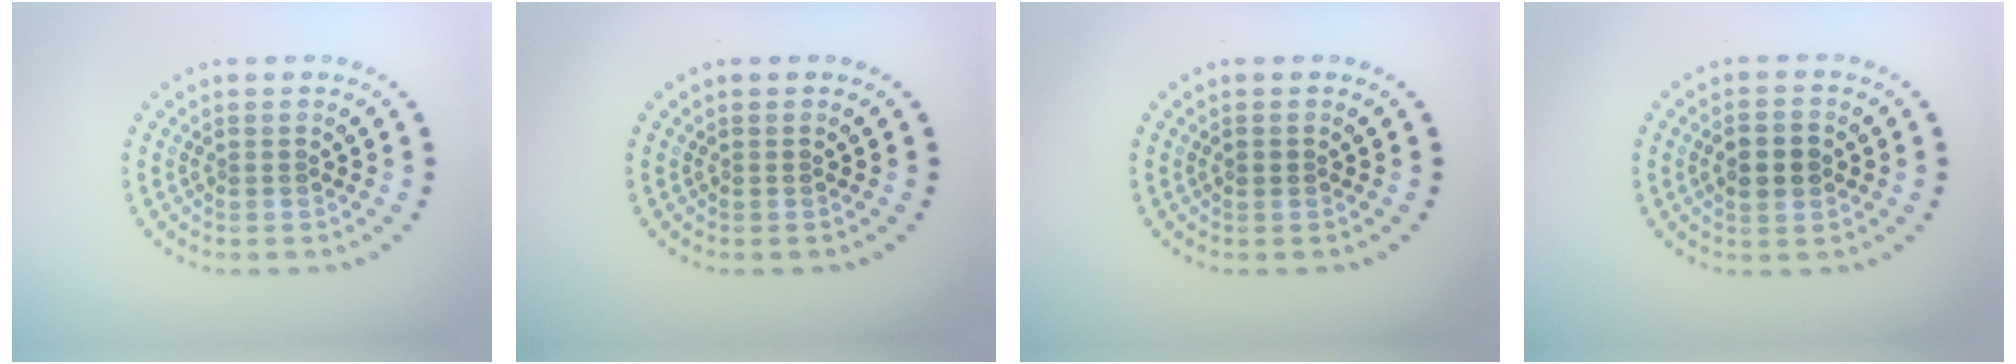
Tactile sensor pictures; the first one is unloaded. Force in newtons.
{"total": 0.0}
{"total": 0.8, "press": 0.8, "slide": 0.1}
{"total": 2.9, "press": 2.9, "slide": 0.3}